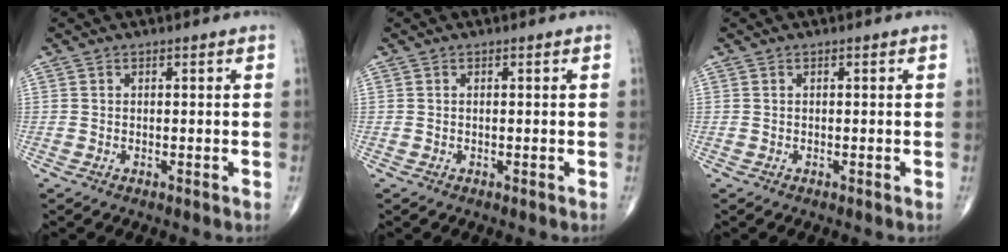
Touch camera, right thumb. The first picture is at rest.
{"total": 0.0}
{"total": 0.0}